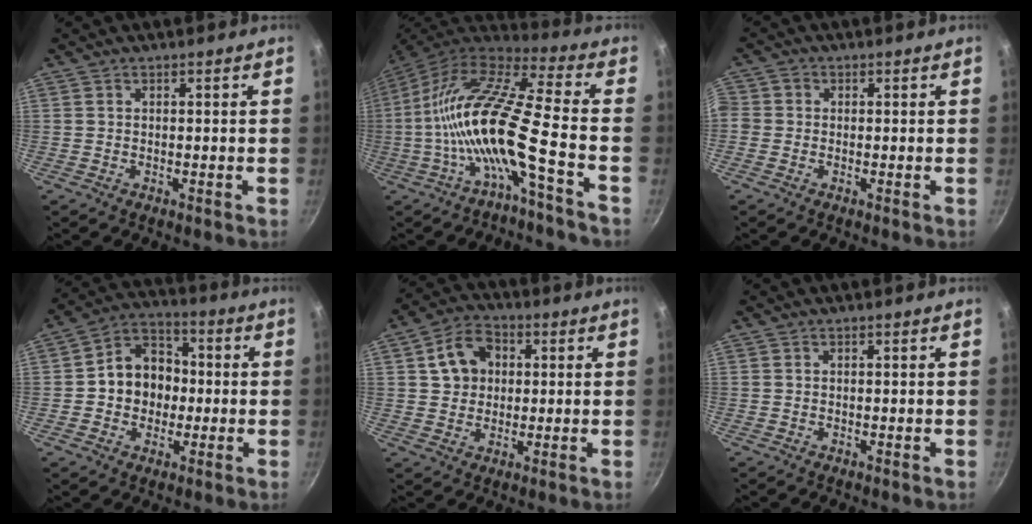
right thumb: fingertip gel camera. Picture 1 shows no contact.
{"total": 18.1, "force": [-5.6, 2.8, 17.0], "torque": [-0.320, 0.041, -0.118]}
{"total": 3.2, "force": [-0.5, 2.9, 1.2], "torque": [-0.024, 0.010, -0.021]}
{"total": 11.5, "force": [-0.5, 9.5, 6.3], "torque": [-0.056, 0.025, -0.024]}
{"total": 9.1, "force": [2.1, 7.3, 5.0], "torque": [-0.057, 0.013, 0.027]}
{"total": 0.0}